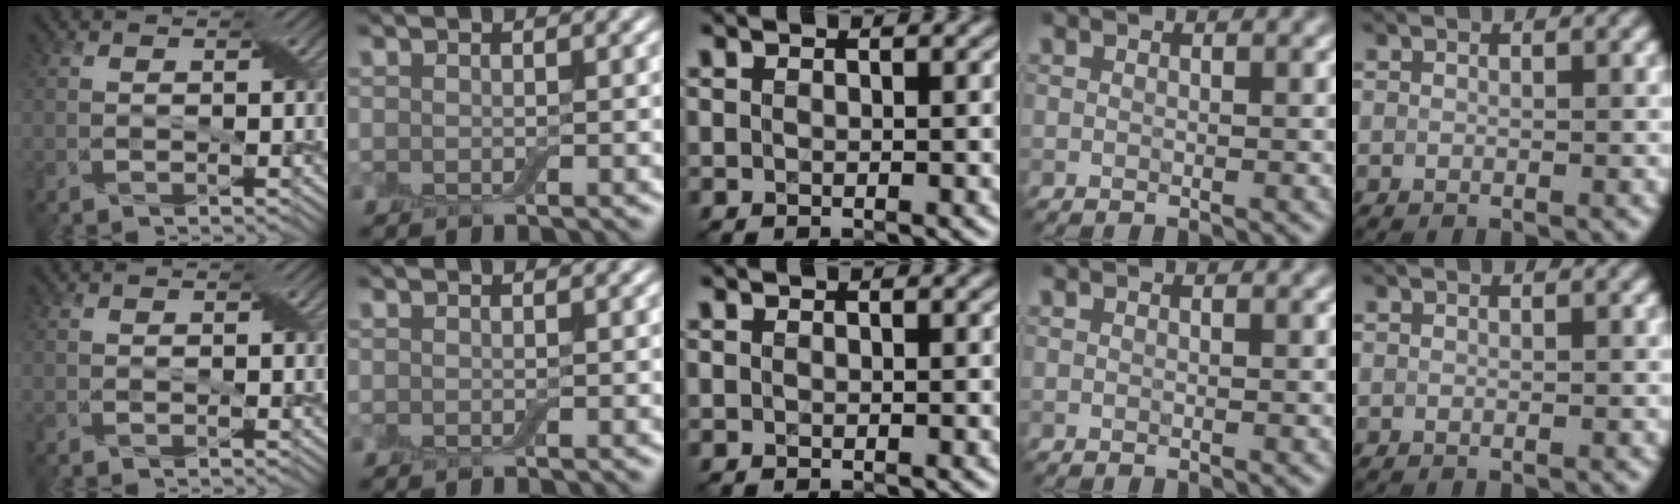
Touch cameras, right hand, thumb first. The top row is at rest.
{}